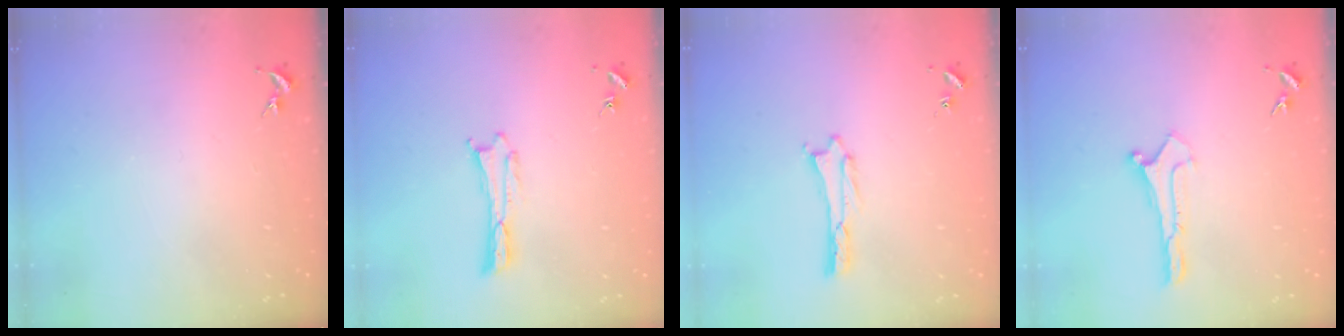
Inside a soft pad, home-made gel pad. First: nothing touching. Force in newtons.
{"total": 0.0}
{"total": 0.5, "press": 0.5, "slide": 0.2}
{"total": 0.0}